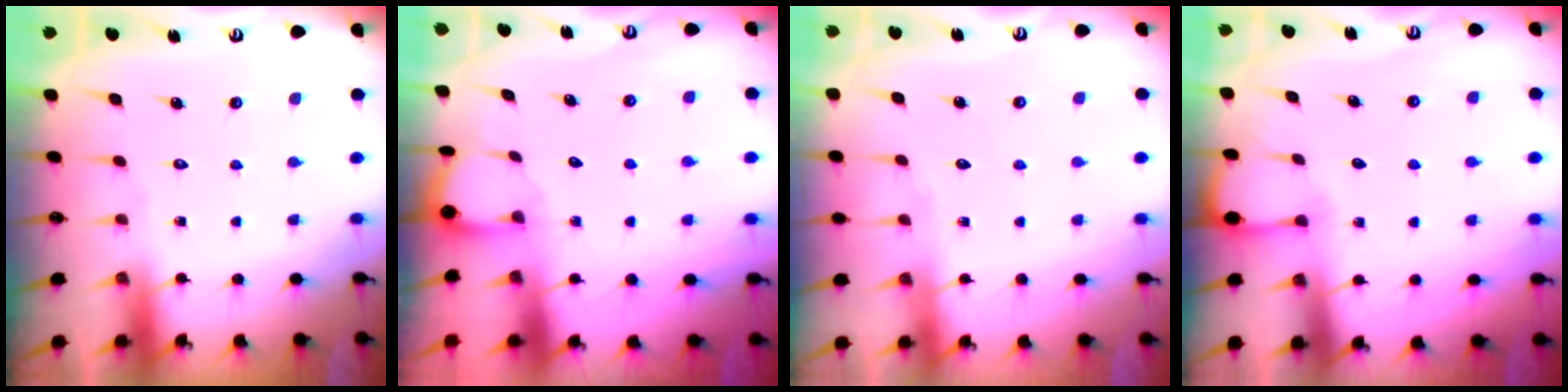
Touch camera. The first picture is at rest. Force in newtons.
{"total": 1.8, "press": 1.8, "slide": 0.1}
{"total": 3.7, "press": 3.6, "slide": 0.5}
{"total": 2.8, "press": 2.8, "slide": 0.4}